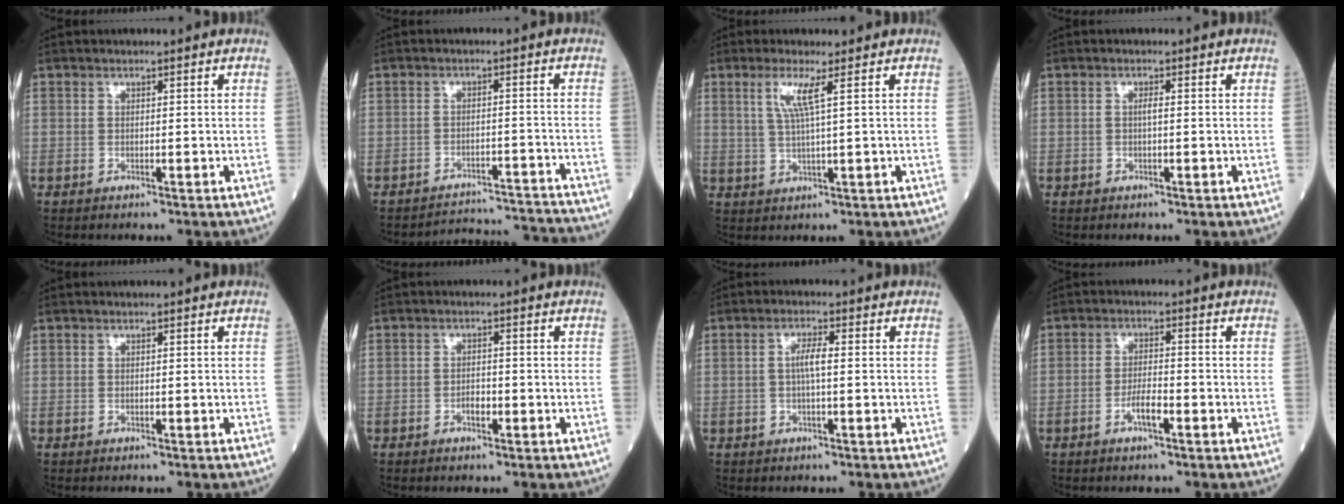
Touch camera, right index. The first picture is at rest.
{"total": 11.7, "force": [-11.6, -0.2, -0.3], "torque": [0.011, 0.017, -0.149]}
{"total": 4.3, "force": [1.7, -0.6, 3.9], "torque": [-0.085, -0.002, 0.037]}
{"total": 0.8, "force": [0.0, 0.0, 0.8], "torque": [-0.014, 0.000, -0.002]}
{"total": 0.0}
{"total": 1.8, "force": [-0.8, 0.8, 1.3], "torque": [-0.020, 0.004, -0.013]}
{"total": 2.7, "force": [0.0, 0.3, 2.7], "torque": [-0.053, 0.003, 0.000]}
{"total": 3.4, "force": [-1.6, 0.7, 2.9], "torque": [-0.054, 0.002, -0.030]}